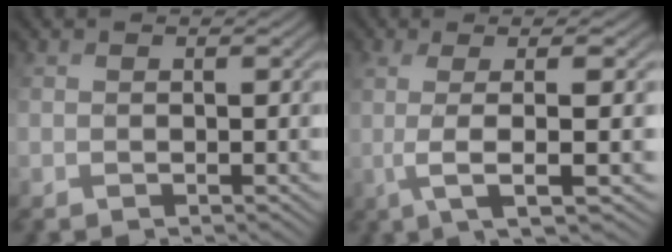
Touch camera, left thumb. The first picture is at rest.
{"total": 5.2, "force": [0.3, 0.7, 5.2], "torque": [-0.090, 0.015, 0.007]}